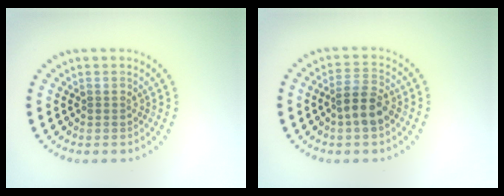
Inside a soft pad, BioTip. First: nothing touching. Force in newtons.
{"total": 3.3, "press": 3.1, "slide": 1.1}